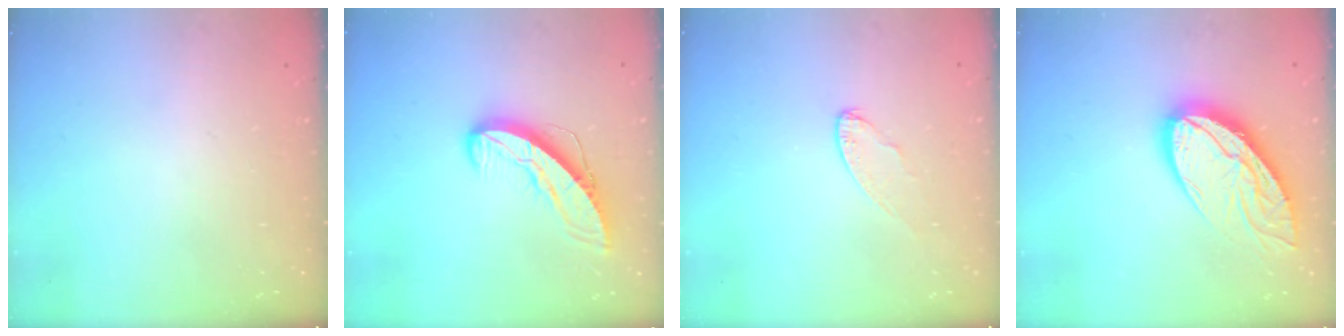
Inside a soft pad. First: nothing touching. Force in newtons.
{"total": 9.1, "press": 9.0, "slide": 1.1}
{"total": 4.8, "press": 4.8, "slide": 0.3}
{"total": 16.8, "press": 16.7, "slide": 1.7}